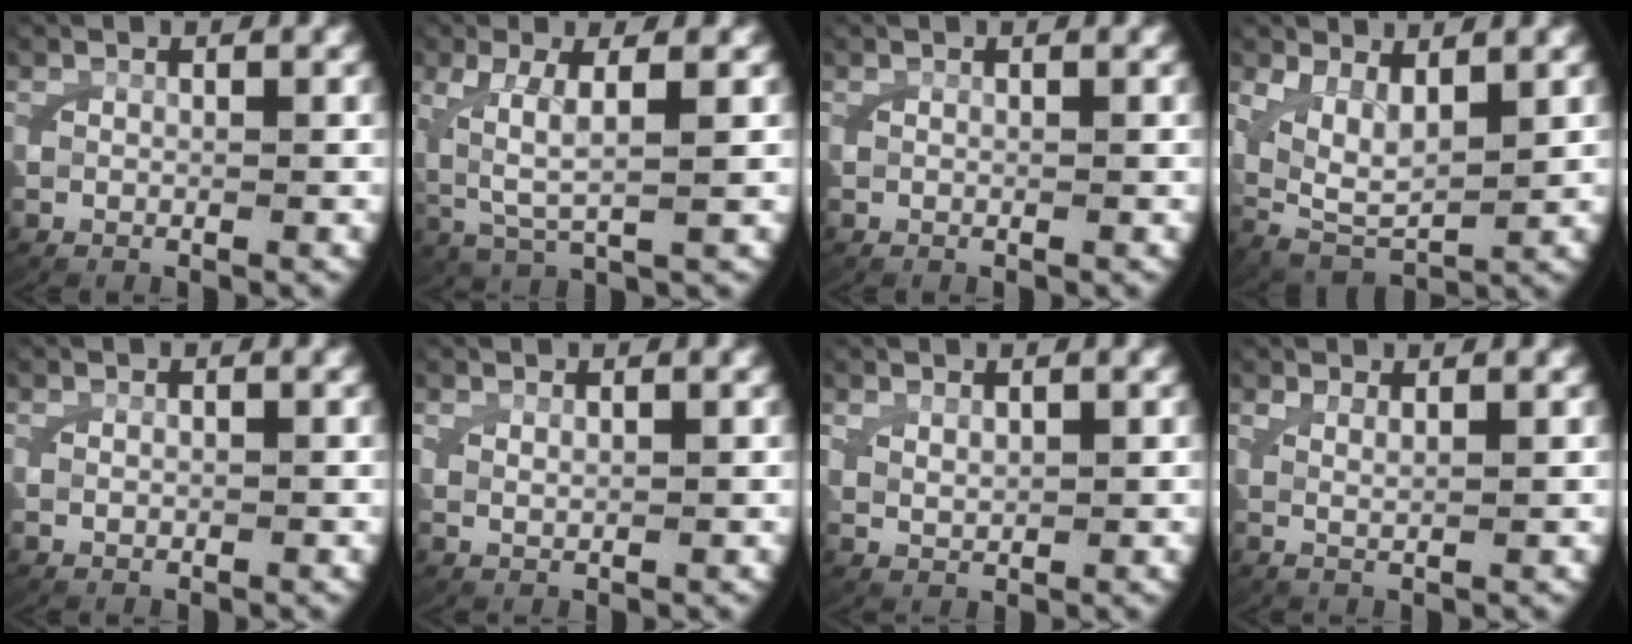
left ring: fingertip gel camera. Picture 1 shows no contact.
{"total": 4.5, "force": [0.7, 2.0, 4.0], "torque": [-0.092, -0.013, 0.027]}
{"total": 0.0}
{"total": 7.4, "force": [1.0, 5.8, 4.5], "torque": [-0.132, -0.038, 0.027]}
{"total": 0.5, "force": [0.1, 0.3, 0.4], "torque": [-0.012, -0.005, 0.006]}
{"total": 0.9, "force": [0.7, -0.2, 0.4], "torque": [-0.006, -0.003, 0.020]}
{"total": 1.1, "force": [0.8, 0.2, 0.6], "torque": [-0.013, -0.005, 0.027]}
{"total": 1.4, "force": [1.0, -0.3, 1.0], "torque": [-0.019, -0.008, 0.025]}